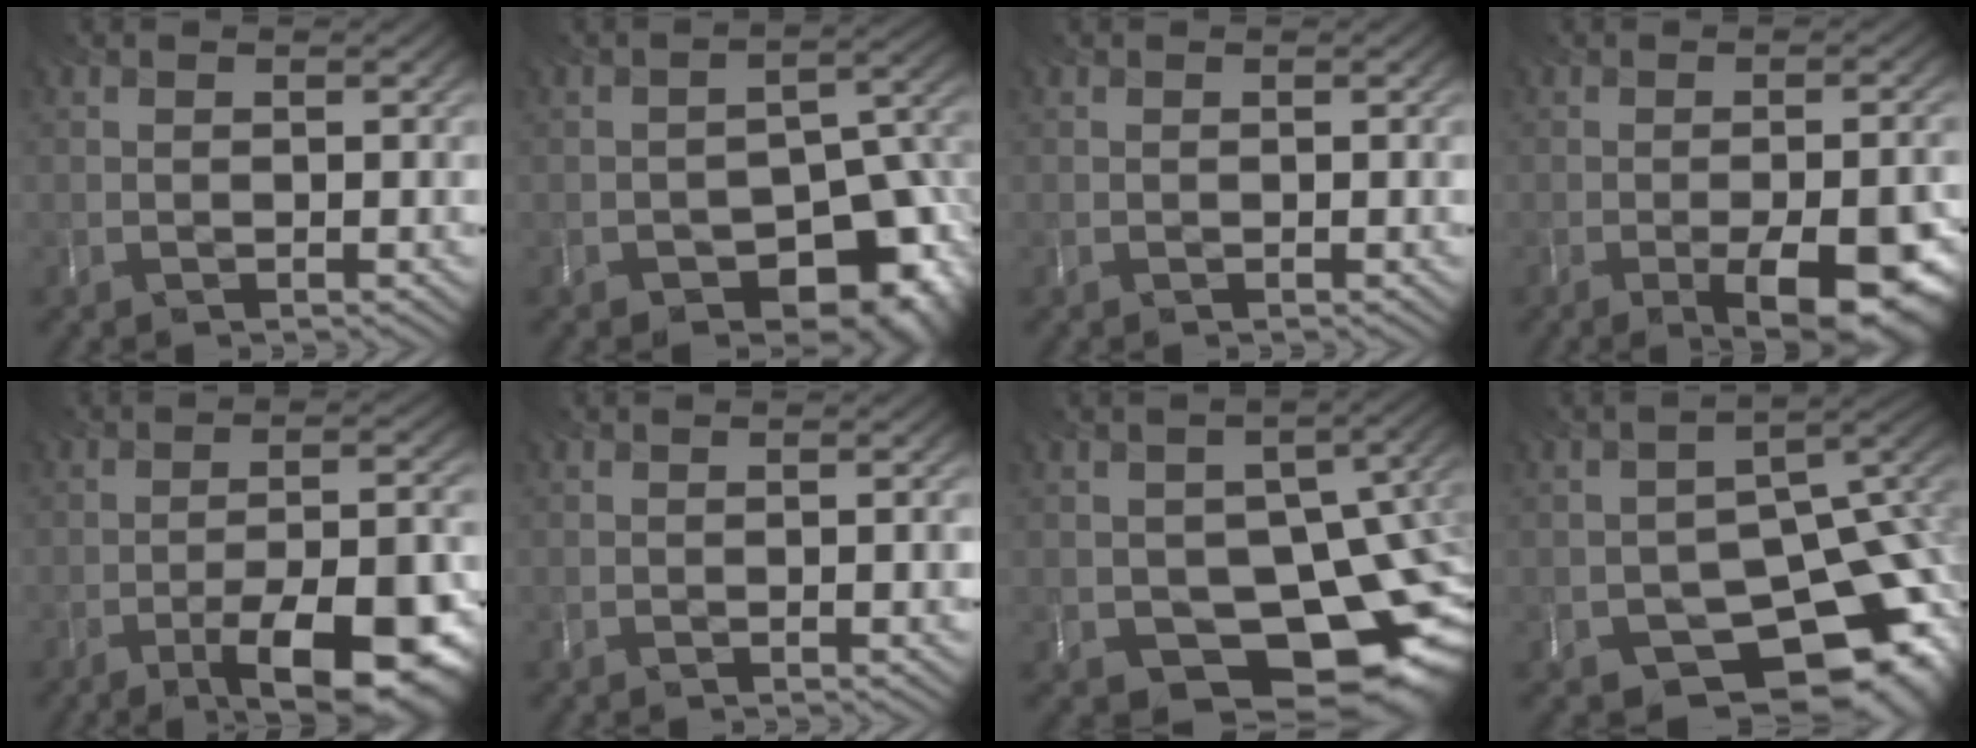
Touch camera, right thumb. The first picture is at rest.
{"total": 11.0, "force": [-6.1, 6.4, 6.5], "torque": [-0.086, -0.041, -0.083]}
{"total": 0.0}
{"total": 11.0, "force": [-4.5, 4.0, 9.3], "torque": [-0.108, -0.021, -0.051]}
{"total": 13.1, "force": [-7.2, 4.0, 10.1], "torque": [-0.141, -0.011, -0.106]}
{"total": 1.4, "force": [-0.2, 0.3, 1.3], "torque": [-0.018, 0.003, 0.000]}
{"total": 16.1, "force": [-6.0, 10.2, 10.9], "torque": [-0.144, -0.016, -0.070]}
{"total": 15.9, "force": [-7.7, 10.3, 9.3], "torque": [-0.115, -0.019, -0.085]}